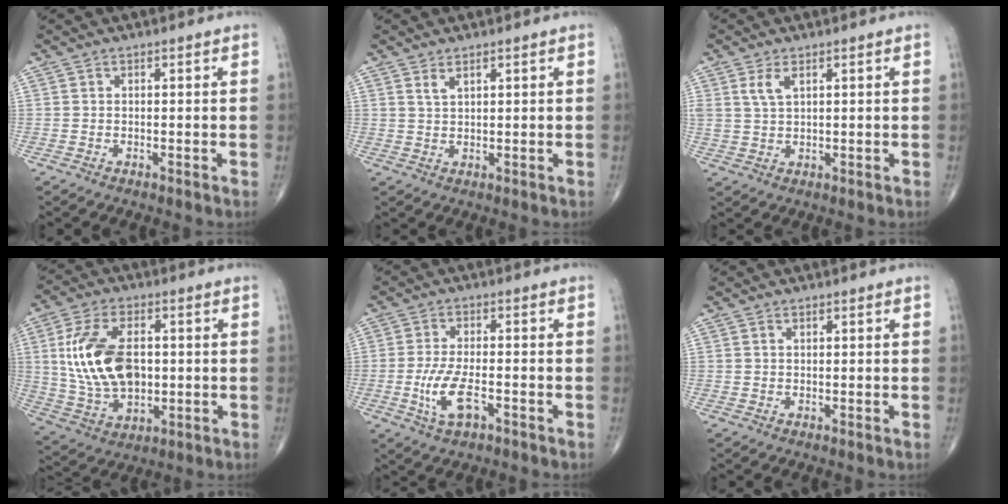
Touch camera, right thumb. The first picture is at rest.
{"total": 2.0, "force": [1.3, 0.7, 1.3], "torque": [-0.027, -0.006, 0.030]}
{"total": 3.4, "force": [1.7, 1.6, 2.5], "torque": [-0.051, -0.003, 0.040]}
{"total": 16.2, "force": [1.6, 9.7, 12.9], "torque": [-0.237, -0.003, 0.038]}
{"total": 7.3, "force": [-2.5, 2.9, 6.2], "torque": [-0.130, 0.006, -0.045]}
{"total": 0.7, "force": [0.4, 0.4, 0.5], "torque": [-0.011, 0.002, 0.007]}